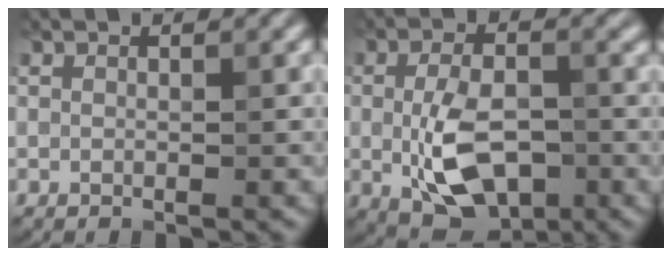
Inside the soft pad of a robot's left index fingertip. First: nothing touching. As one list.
[{"total": 5.8, "force": [-1.5, 3.6, 4.4], "torque": [-0.095, -0.014, -0.026]}]